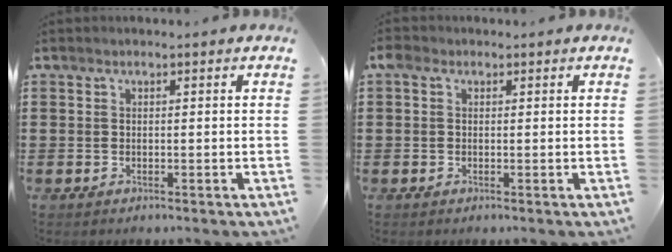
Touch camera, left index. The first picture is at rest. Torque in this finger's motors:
{"motor_torque": [2.14, 0.00, 0.02, 0.01]}